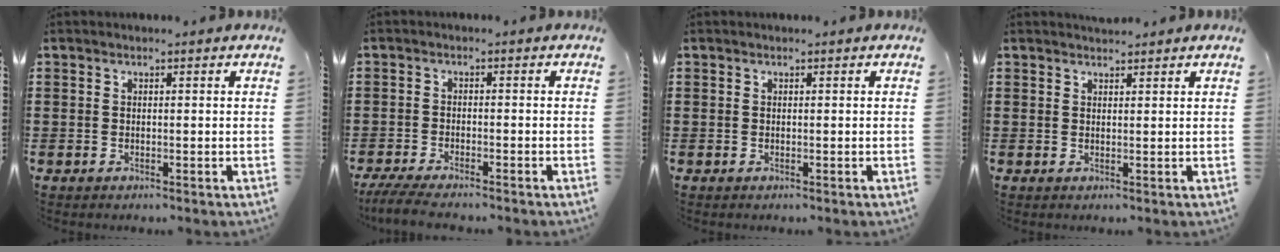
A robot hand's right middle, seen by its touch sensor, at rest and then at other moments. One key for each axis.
{"total": 3.8, "fx": -3.5, "fy": 0.2, "fz": 1.4, "tx": -0.039, "ty": -0.013, "tz": -0.072}
{"total": 0.0}
{"total": 1.4, "fx": 1.3, "fy": 0.3, "fz": 0.1, "tx": 0.003, "ty": -0.002, "tz": 0.024}